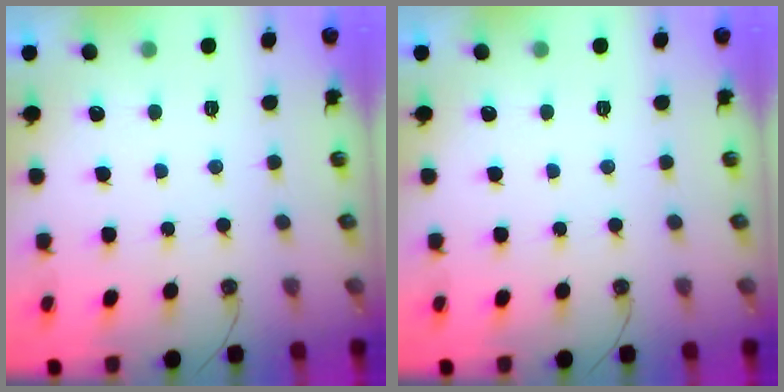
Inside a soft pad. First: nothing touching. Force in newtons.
{"total": 0.0}